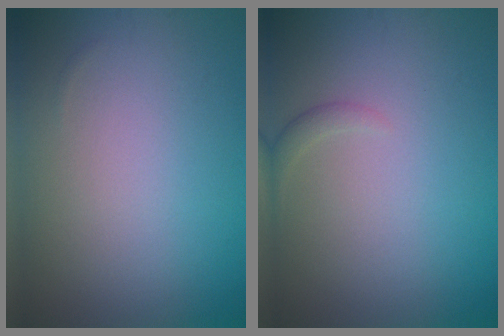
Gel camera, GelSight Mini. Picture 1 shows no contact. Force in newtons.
{"total": 0.9, "press": 0.9, "slide": 0.1}